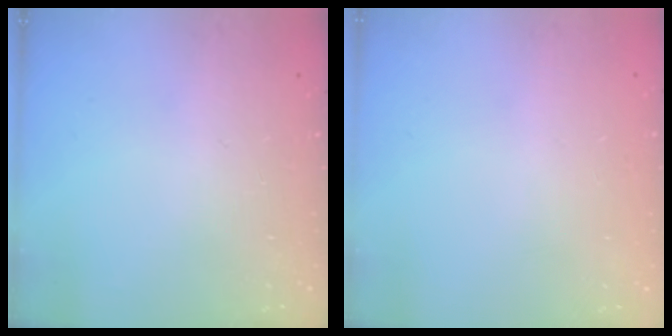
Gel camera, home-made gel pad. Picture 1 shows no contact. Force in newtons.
{"total": 0.0}